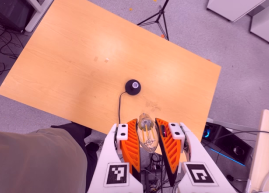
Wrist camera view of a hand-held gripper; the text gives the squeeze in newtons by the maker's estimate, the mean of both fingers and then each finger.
{"total": 19.8, "left": 21.8, "right": 17.8}